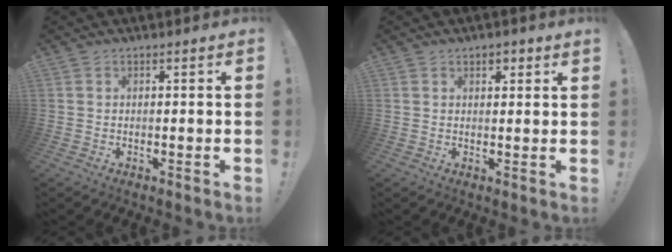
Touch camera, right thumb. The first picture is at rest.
{"total": 2.1, "force": [1.4, 1.2, 1.1], "torque": [-0.008, -0.005, 0.022]}